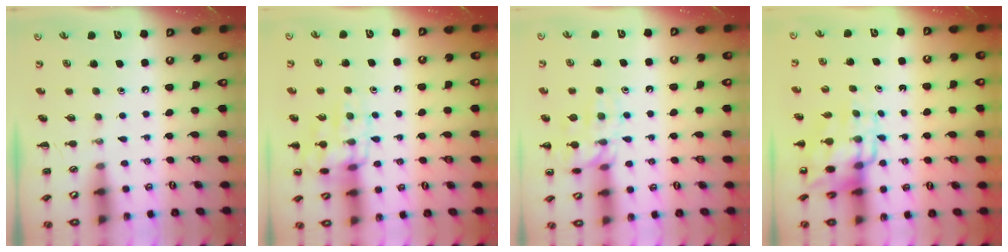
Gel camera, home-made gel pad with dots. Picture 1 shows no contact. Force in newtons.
{"total": 14.4, "press": 14.3, "slide": 1.4}
{"total": 13.6, "press": 13.6, "slide": 0.8}
{"total": 10.8, "press": 10.5, "slide": 2.9}